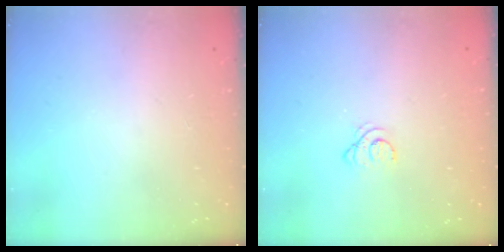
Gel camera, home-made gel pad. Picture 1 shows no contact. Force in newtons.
{"total": 2.2, "press": 2.2, "slide": 0.2}